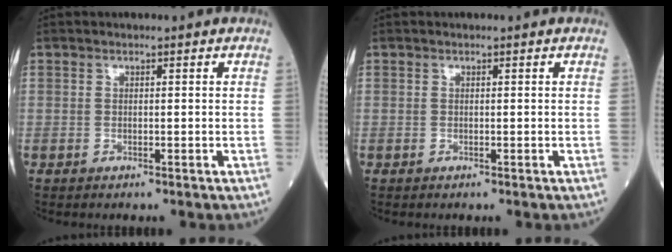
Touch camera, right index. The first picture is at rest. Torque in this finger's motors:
{"motor_torque": [0.00, 0.00, 0.00, 0.01]}